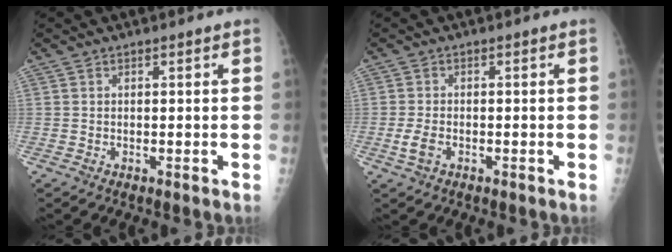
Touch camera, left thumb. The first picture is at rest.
{"total": 2.8, "force": [-1.0, 1.6, 2.0], "torque": [-0.049, 0.002, -0.020]}